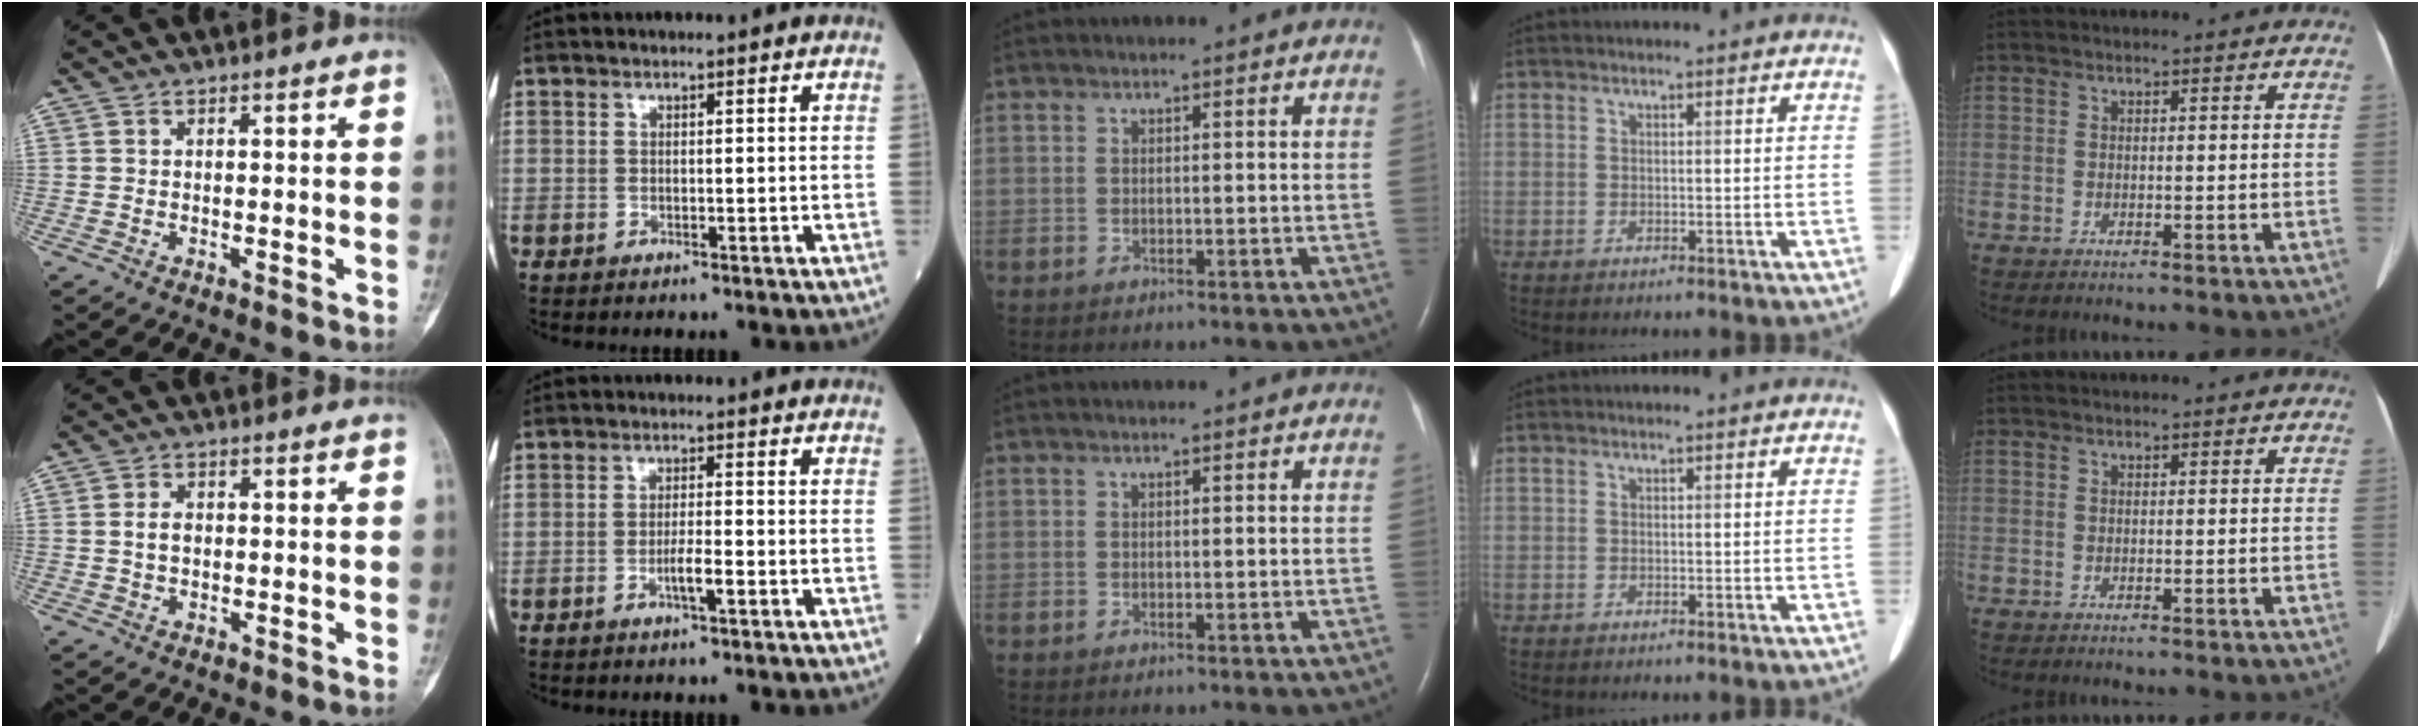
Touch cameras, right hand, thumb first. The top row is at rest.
{"thumb": {"total": 2.8, "force": [0.0, 1.9, 2.0], "torque": [-0.036, 0.006, 0.000]}, "index": {"total": 3.0, "force": [-1.3, 0.2, 2.7], "torque": [-0.050, -0.002, -0.024]}}